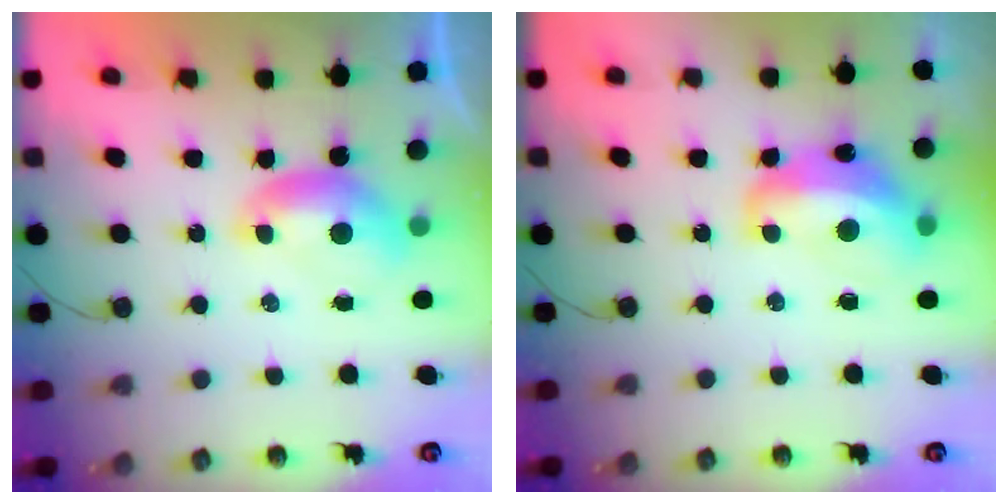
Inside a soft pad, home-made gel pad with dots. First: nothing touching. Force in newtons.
{"total": 8.7, "press": 8.5, "slide": 2.0}